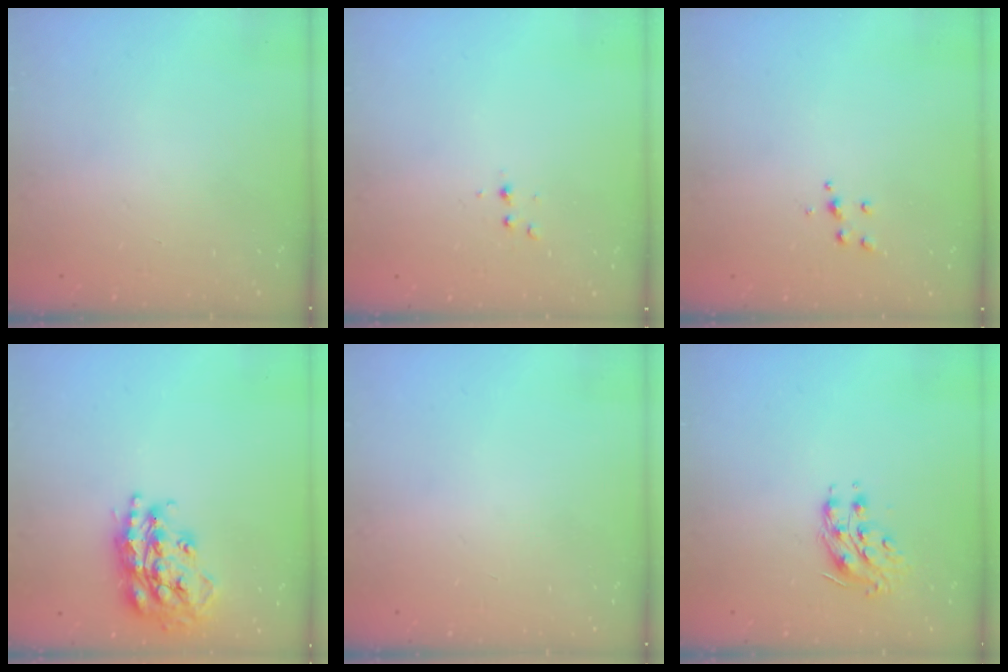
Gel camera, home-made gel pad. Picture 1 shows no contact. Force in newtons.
{"total": 3.1, "press": 2.7, "slide": 1.6}
{"total": 4.3, "press": 4.3, "slide": 0.4}
{"total": 19.5, "press": 19.5, "slide": 1.8}
{"total": 0.0}
{"total": 9.3, "press": 9.3, "slide": 0.2}